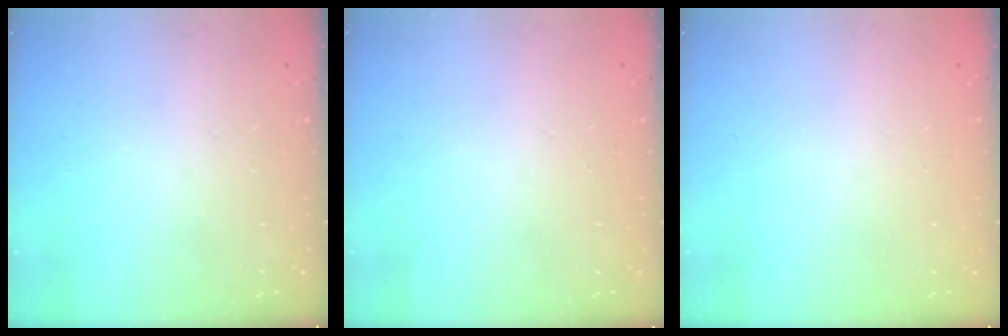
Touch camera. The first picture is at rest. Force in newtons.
{"total": 0.0}
{"total": 0.0}